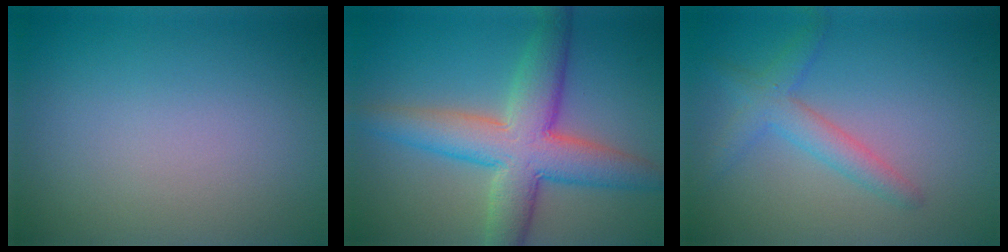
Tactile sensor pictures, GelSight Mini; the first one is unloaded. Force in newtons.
{"total": 8.1, "press": 8.1, "slide": 0.4}
{"total": 2.9, "press": 2.9, "slide": 0.1}